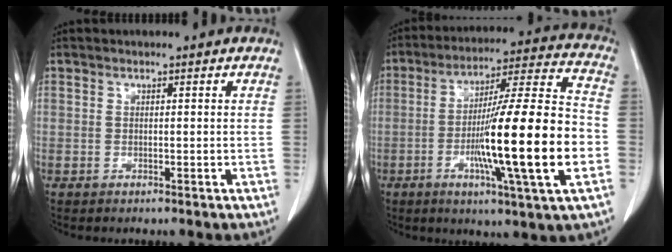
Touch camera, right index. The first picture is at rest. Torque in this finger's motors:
{"motor_torque": [2.14, 0.00, 1.05, 0.21]}